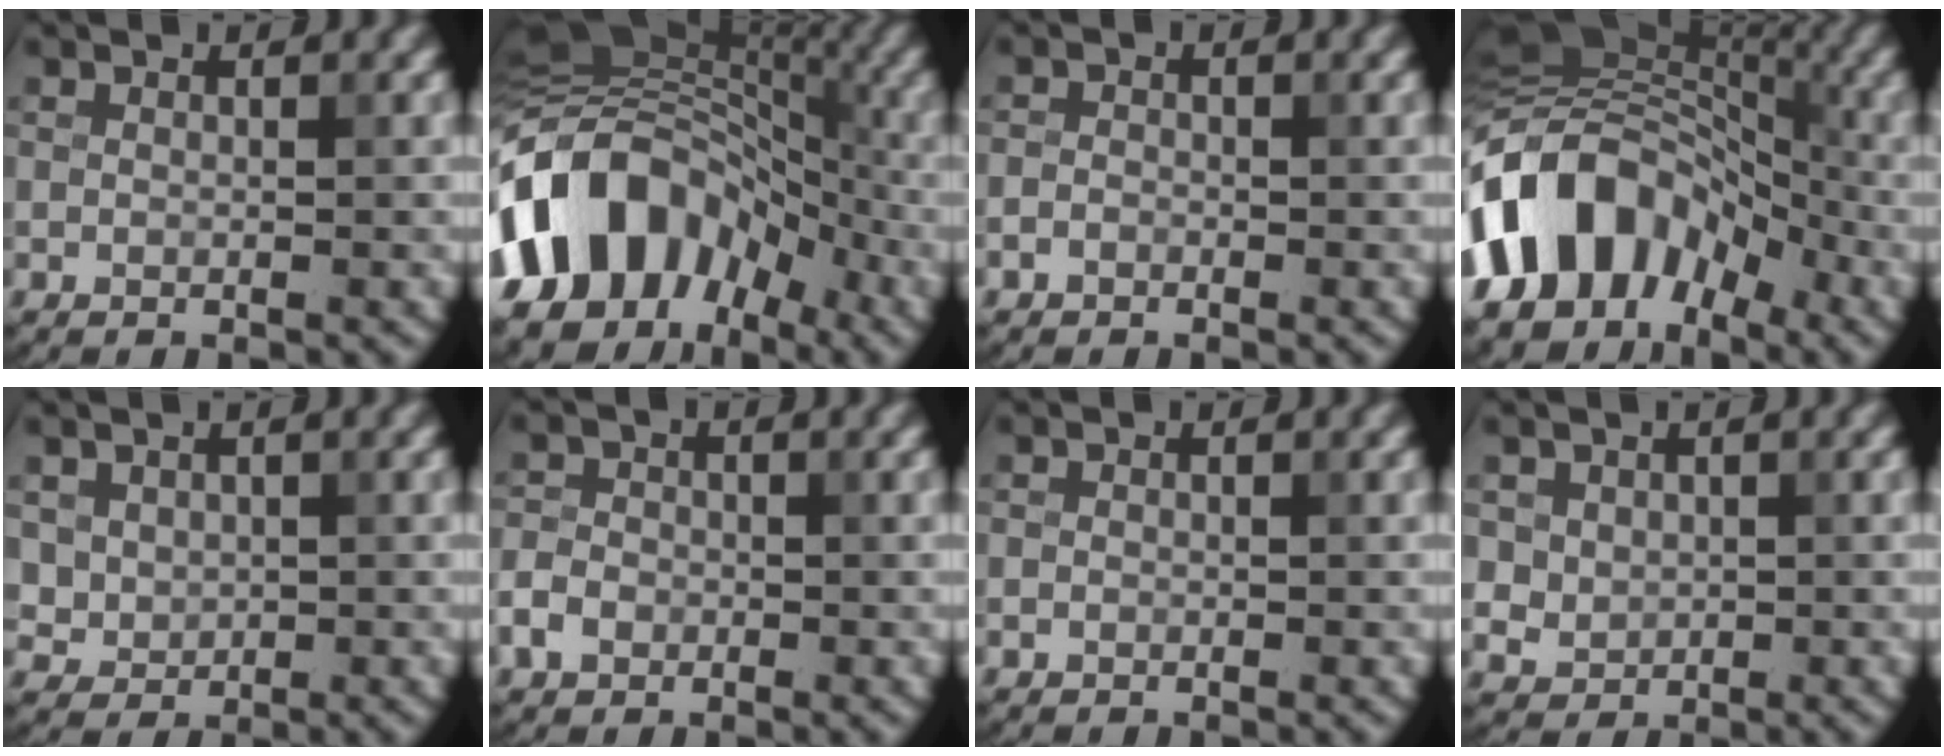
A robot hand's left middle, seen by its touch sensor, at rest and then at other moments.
{"total": 13.3, "force": [-5.2, 9.3, 7.9], "torque": [-0.138, 0.019, -0.107]}
{"total": 0.9, "force": [-0.6, 0.6, 0.3], "torque": [-0.003, 0.002, -0.015]}
{"total": 11.9, "force": [-5.3, 8.0, 7.1], "torque": [-0.118, 0.022, -0.117]}
{"total": 2.3, "force": [0.8, 1.9, 0.8], "torque": [-0.026, -0.008, 0.034]}
{"total": 2.3, "force": [-1.1, 1.8, 1.0], "torque": [-0.019, 0.003, -0.025]}
{"total": 0.0}
{"total": 2.0, "force": [0.7, 1.8, 0.6], "torque": [-0.018, -0.009, 0.034]}